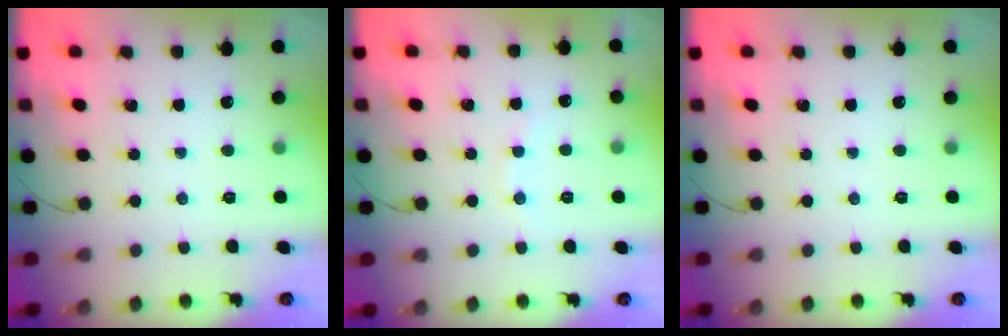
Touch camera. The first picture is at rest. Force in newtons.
{"total": 5.9, "press": 5.8, "slide": 1.2}
{"total": 0.0}